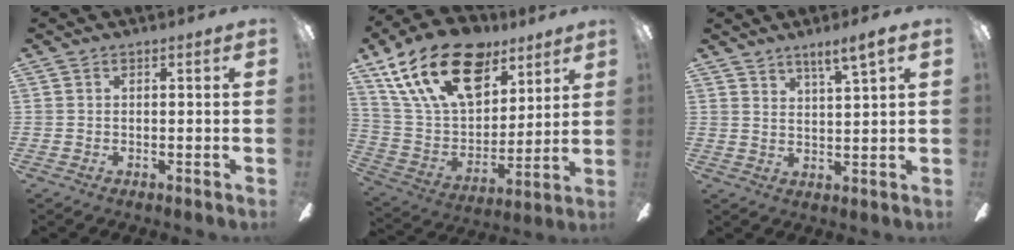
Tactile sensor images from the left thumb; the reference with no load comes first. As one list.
[{"total": 24.5, "force": [13.7, 13.9, 14.8], "torque": [-0.263, -0.068, 0.242]}, {"total": 4.5, "force": [3.8, 0.0, 2.4], "torque": [-0.039, -0.024, 0.063]}]